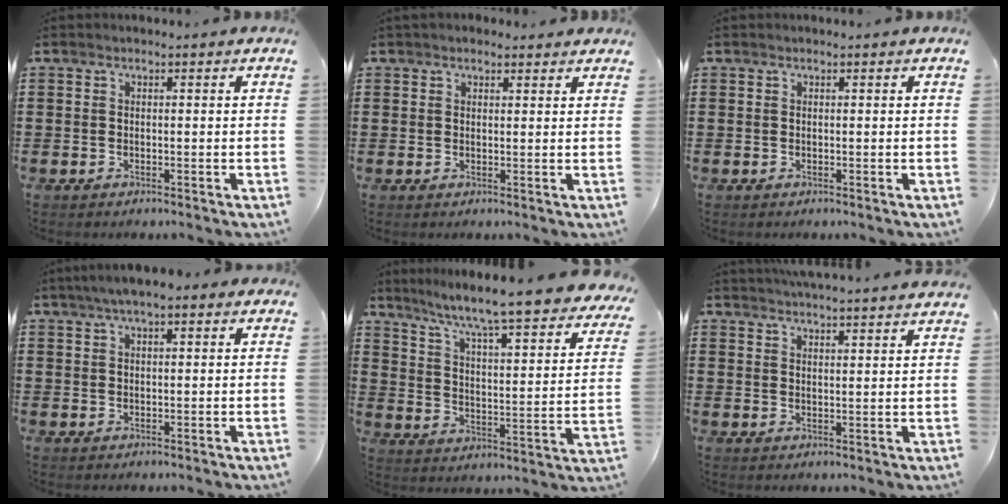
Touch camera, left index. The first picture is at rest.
{"total": 1.6, "force": [1.4, 0.6, 0.4], "torque": [-0.010, 0.004, 0.028]}
{"total": 0.0}
{"total": 2.8, "force": [1.5, 0.8, 2.3], "torque": [-0.047, 0.007, 0.024]}
{"total": 6.7, "force": [5.6, -0.8, 3.6], "torque": [-0.094, -0.058, 0.083]}
{"total": 3.7, "force": [3.6, -0.7, 0.3], "torque": [-0.018, -0.017, 0.066]}